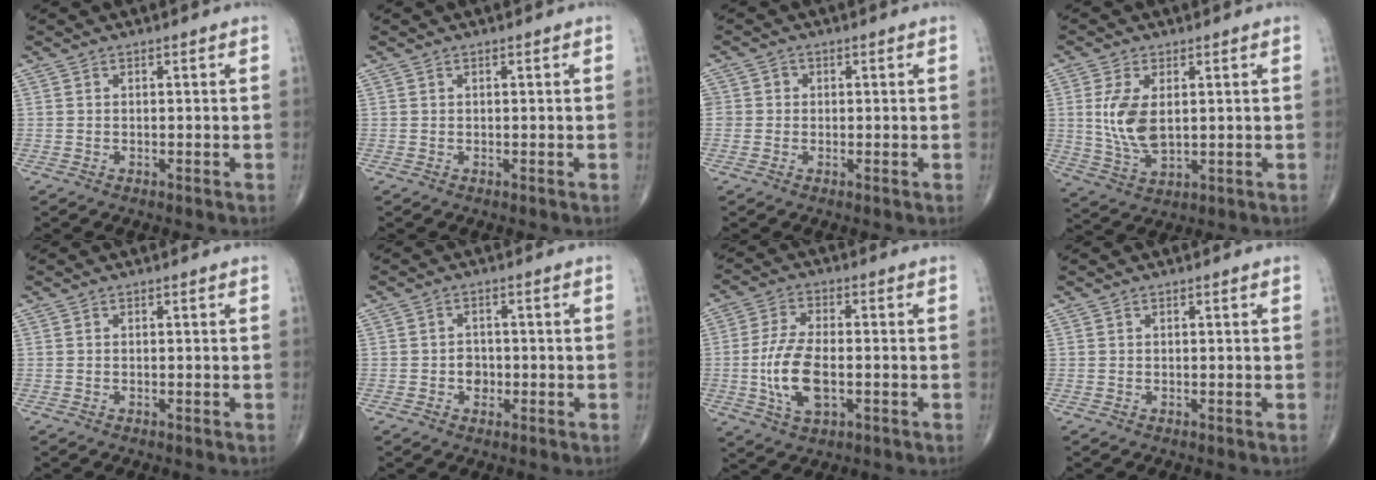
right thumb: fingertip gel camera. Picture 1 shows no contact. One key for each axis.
{"total": 0.0}
{"total": 2.3, "fx": -0.1, "fy": 2.2, "fz": 0.4, "tx": 0.013, "ty": 0.007, "tz": -0.005}
{"total": 9.0, "fx": 1.3, "fy": 4.7, "fz": 7.5, "tx": -0.151, "ty": -0.014, "tz": 0.034}
{"total": 0.0}
{"total": 2.7, "fx": -0.7, "fy": 2.3, "fz": 1.3, "tx": -0.002, "ty": 0.007, "tz": -0.014}
{"total": 10.7, "fx": -1.9, "fy": 5.1, "fz": 9.2, "tx": -0.188, "ty": 0.005, "tz": -0.036}
{"total": 0.0}